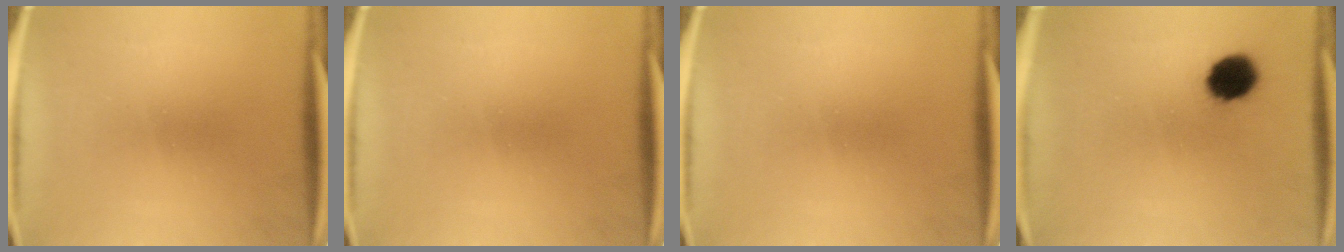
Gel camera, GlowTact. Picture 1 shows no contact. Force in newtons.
{"total": 0.0}
{"total": 0.0}
{"total": 8.6}